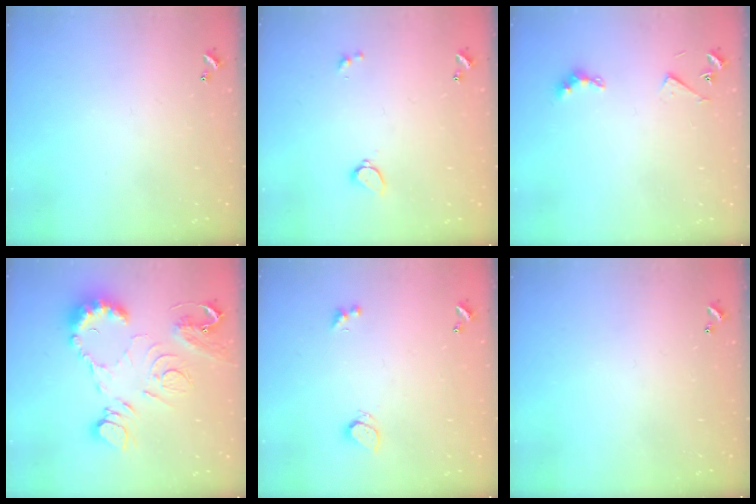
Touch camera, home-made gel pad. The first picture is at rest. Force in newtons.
{"total": 1.5, "press": 1.4, "slide": 0.4}
{"total": 4.2, "press": 4.2, "slide": 0.6}
{"total": 15.4, "press": 15.3, "slide": 1.0}
{"total": 1.8, "press": 1.7, "slide": 0.6}
{"total": 0.0}